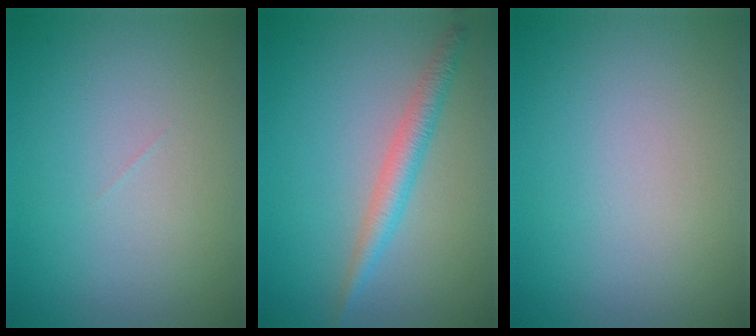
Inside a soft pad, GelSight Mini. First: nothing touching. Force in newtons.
{"total": 2.4, "press": 2.4, "slide": 0.0}
{"total": 0.0}